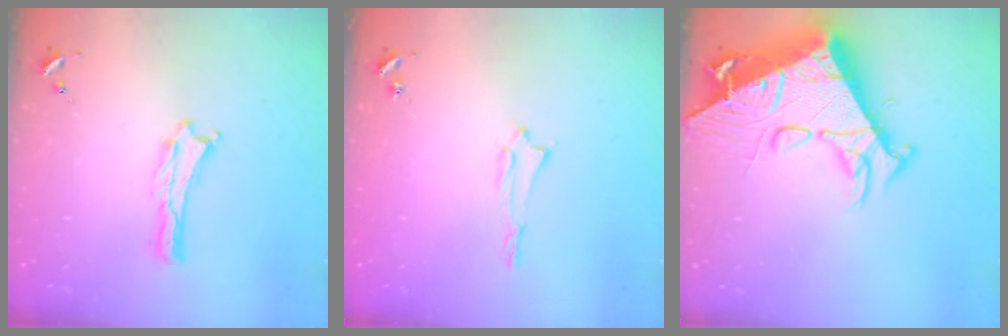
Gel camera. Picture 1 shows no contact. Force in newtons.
{"total": 1.2, "press": 1.2, "slide": 0.1}
{"total": 15.2, "press": 15.0, "slide": 1.9}